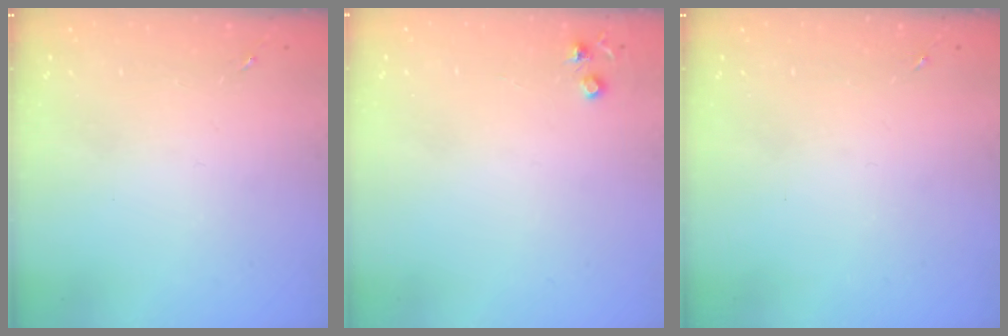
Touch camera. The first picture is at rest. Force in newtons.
{"total": 4.2, "press": 4.1, "slide": 0.7}
{"total": 0.0}